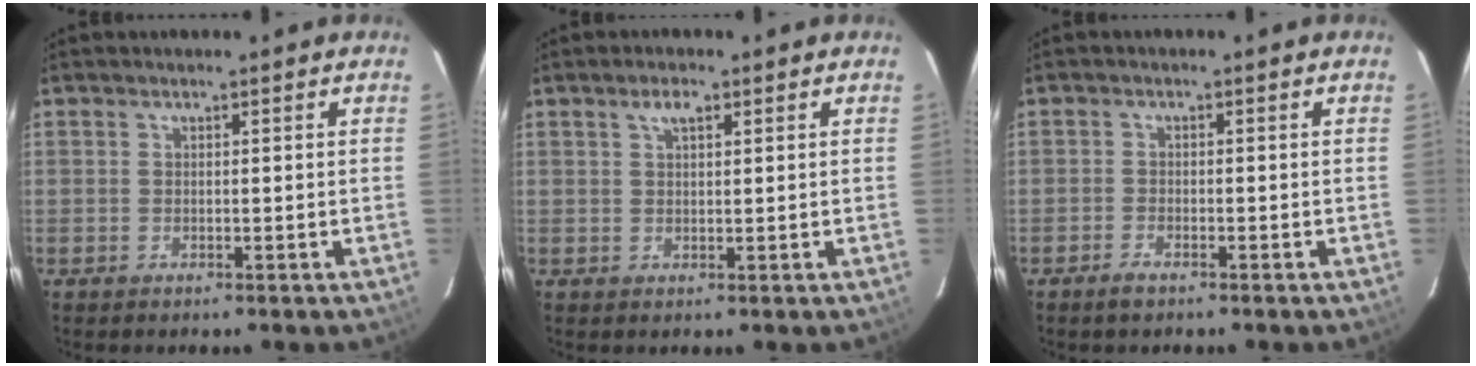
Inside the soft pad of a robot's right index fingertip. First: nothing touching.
{"total": 2.3, "force": [1.2, 1.0, 1.7], "torque": [-0.031, 0.007, 0.022]}
{"total": 1.9, "force": [-1.5, 0.7, 1.0], "torque": [-0.025, -0.001, -0.032]}